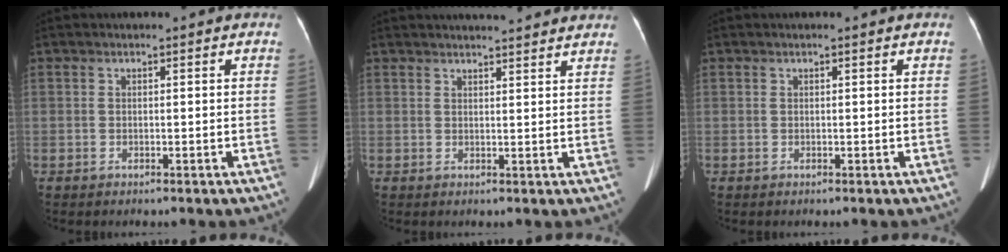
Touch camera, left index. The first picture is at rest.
{"total": 9.6, "force": [8.9, 0.9, 3.6], "torque": [-0.045, 0.020, 0.101]}
{"total": 0.6, "force": [0.5, 0.0, 0.4], "torque": [-0.009, 0.005, 0.009]}